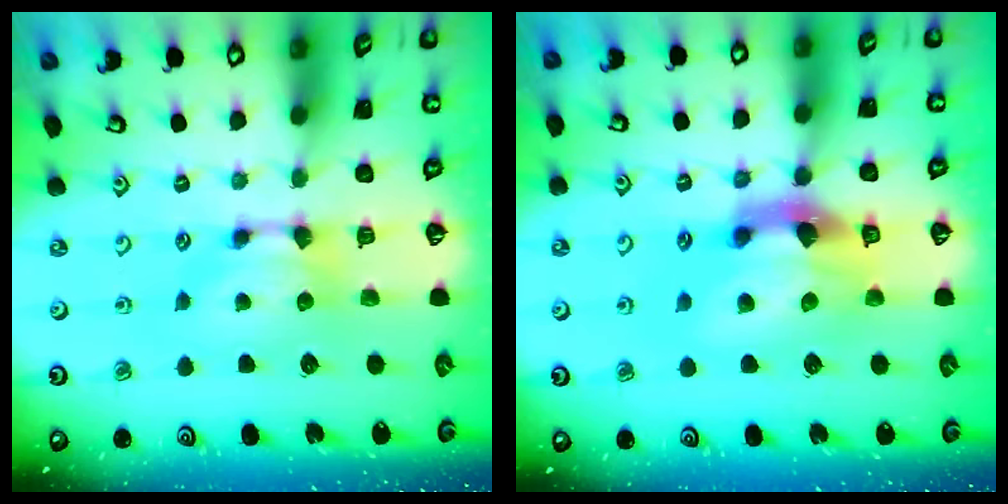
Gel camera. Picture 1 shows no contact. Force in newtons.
{"total": 6.3, "press": 6.0, "slide": 2.1}